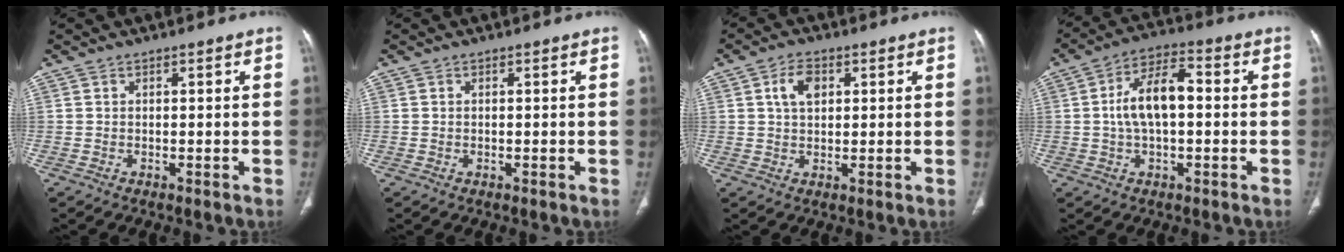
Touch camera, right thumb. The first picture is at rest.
{"total": 0.0}
{"total": 5.0, "force": [1.6, 3.1, 3.5], "torque": [-0.058, 0.003, 0.029]}
{"total": 10.2, "force": [0.2, 5.1, 8.9], "torque": [-0.166, 0.026, -0.002]}